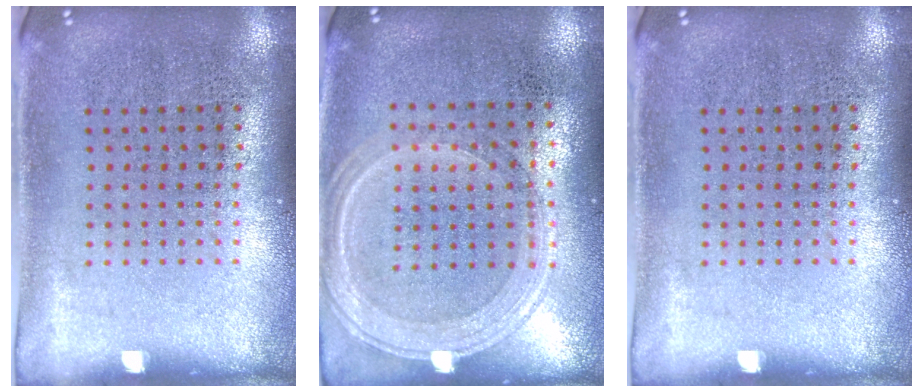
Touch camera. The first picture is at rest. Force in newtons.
{"total": 1.3, "press": 1.2, "slide": 0.3}
{"total": 0.0}